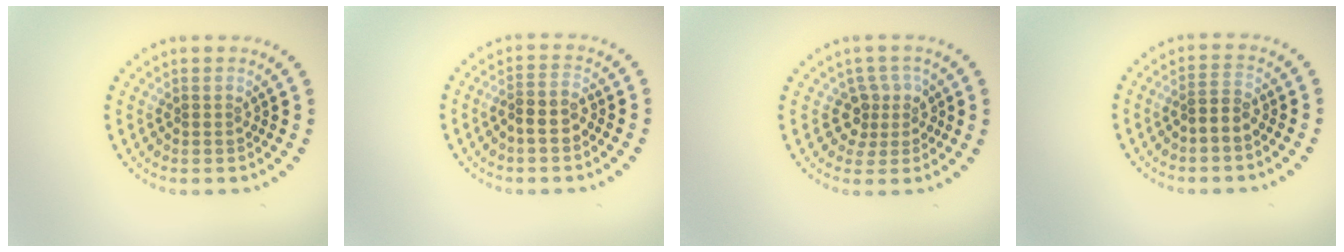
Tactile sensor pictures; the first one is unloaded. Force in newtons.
{"total": 2.3, "press": 2.1, "slide": 0.9}
{"total": 2.5, "press": 1.9, "slide": 1.6}
{"total": 1.8, "press": 1.6, "slide": 0.8}